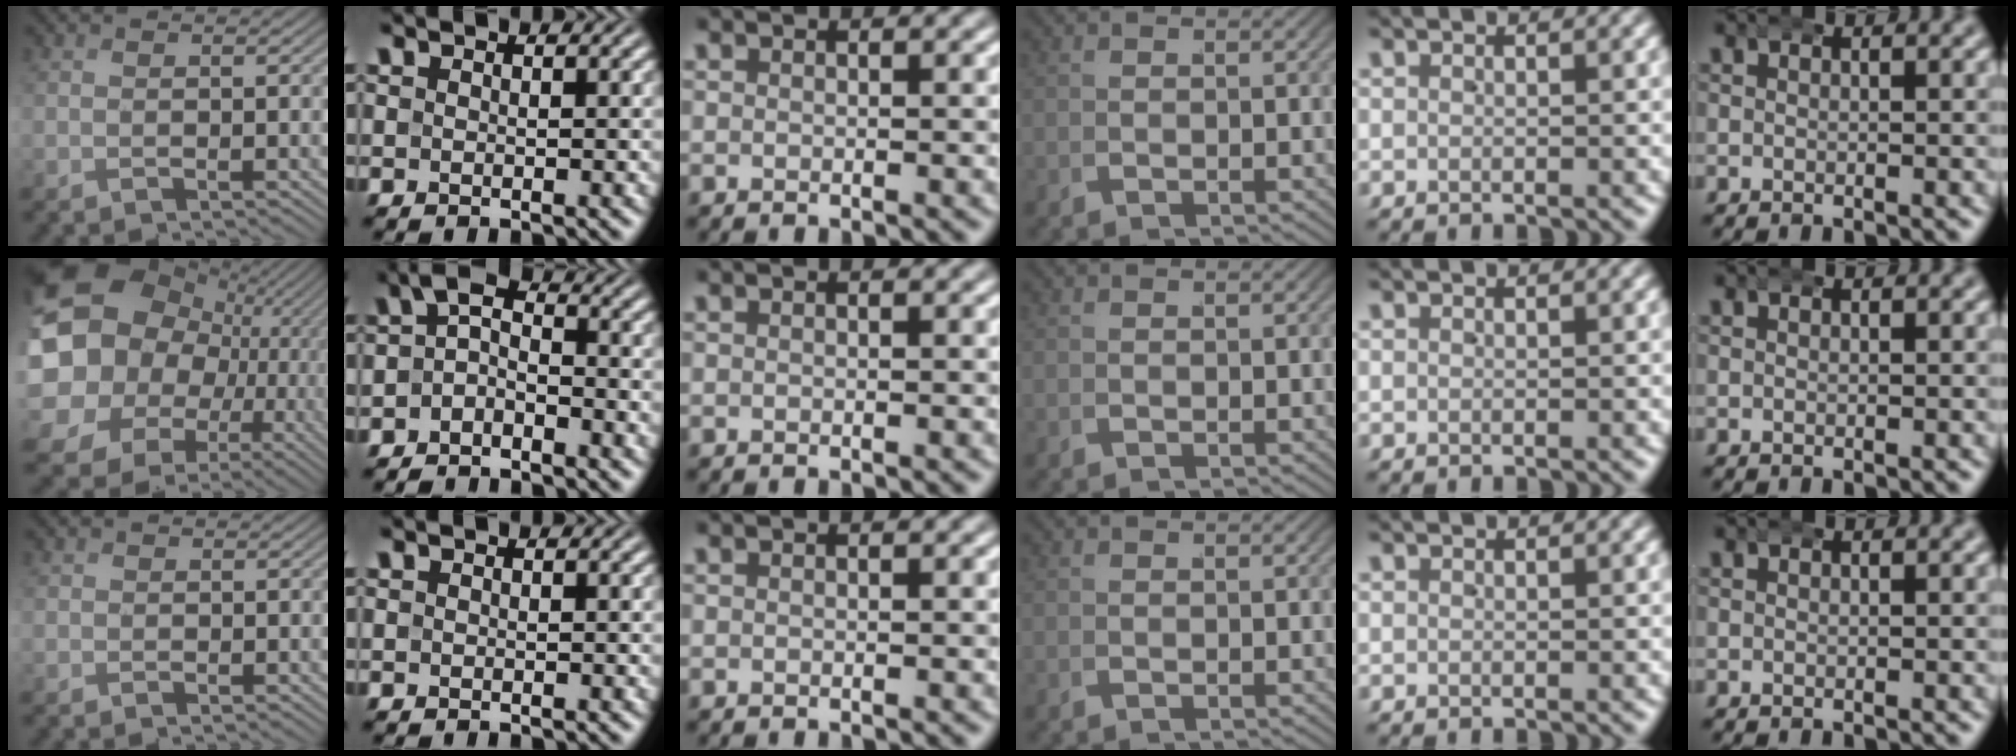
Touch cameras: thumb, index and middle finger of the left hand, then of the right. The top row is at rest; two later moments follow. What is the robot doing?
{"motion": "wrap", "object": "aluminum foil"}